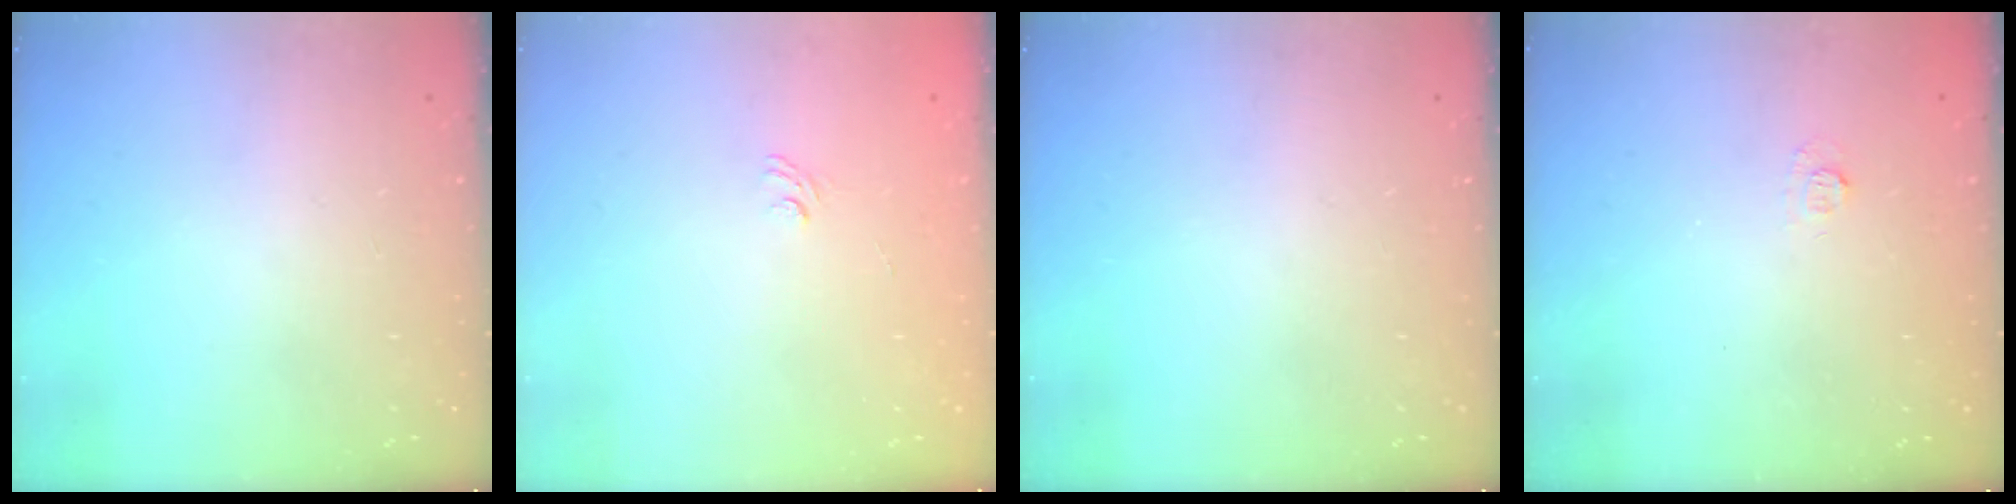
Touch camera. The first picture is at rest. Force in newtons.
{"total": 2.4, "press": 2.1, "slide": 1.1}
{"total": 0.0}
{"total": 2.7, "press": 2.5, "slide": 0.9}